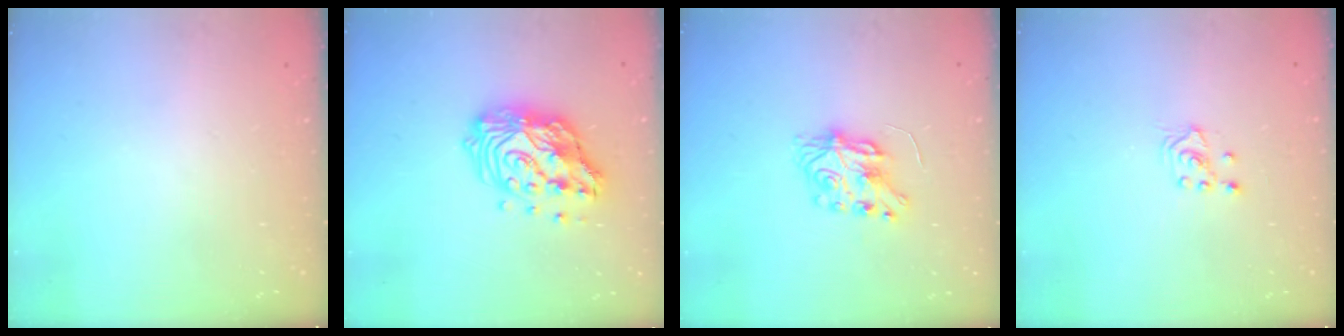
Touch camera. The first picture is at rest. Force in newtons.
{"total": 15.8, "press": 15.8, "slide": 1.3}
{"total": 7.2, "press": 7.2, "slide": 0.2}
{"total": 2.7, "press": 2.5, "slide": 0.9}